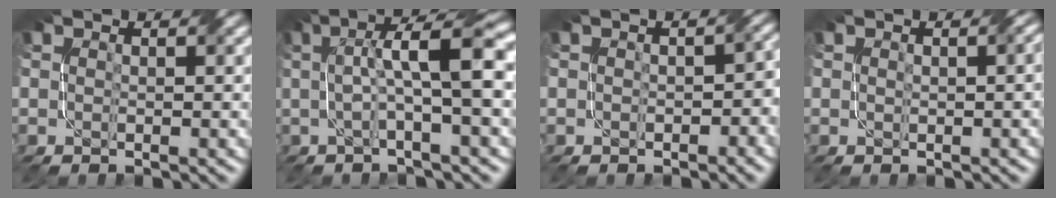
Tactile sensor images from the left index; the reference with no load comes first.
{"total": 6.9, "force": [1.0, 1.1, 6.8], "torque": [-0.106, 0.015, 0.012]}
{"total": 3.2, "force": [-0.4, 2.0, 2.4], "torque": [-0.021, -0.004, -0.006]}
{"total": 1.8, "force": [0.2, 0.6, 1.7], "torque": [-0.020, 0.004, 0.009]}